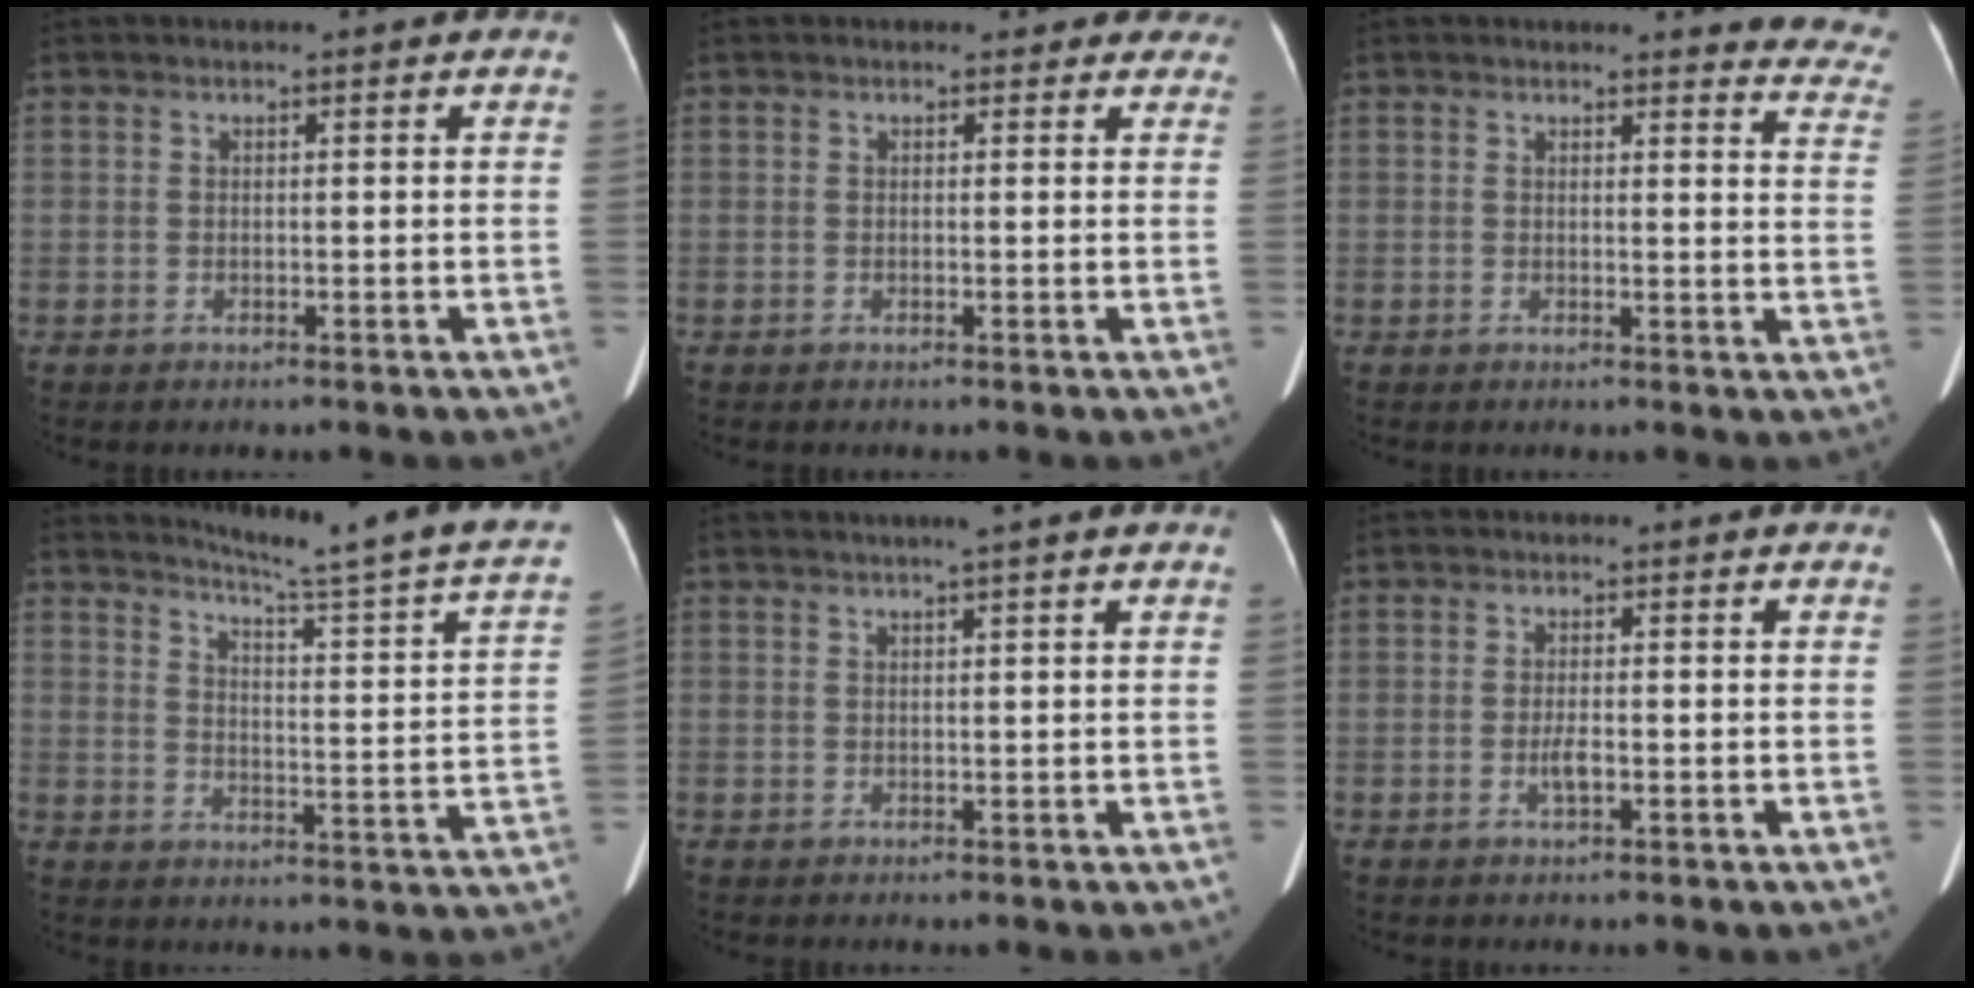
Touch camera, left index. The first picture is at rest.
{"total": 3.6, "force": [3.1, 1.9, 0.1], "torque": [0.020, -0.004, 0.011]}
{"total": 8.8, "force": [8.6, 1.3, 0.6], "torque": [0.033, -0.073, 0.051]}
{"total": 20.5, "force": [17.8, -1.4, 9.9], "torque": [-0.145, -0.079, 0.216]}
{"total": 2.5, "force": [1.8, -0.6, 1.6], "torque": [-0.024, 0.009, 0.032]}
{"total": 1.8, "force": [-0.6, 0.4, 1.7], "torque": [-0.035, -0.002, -0.009]}